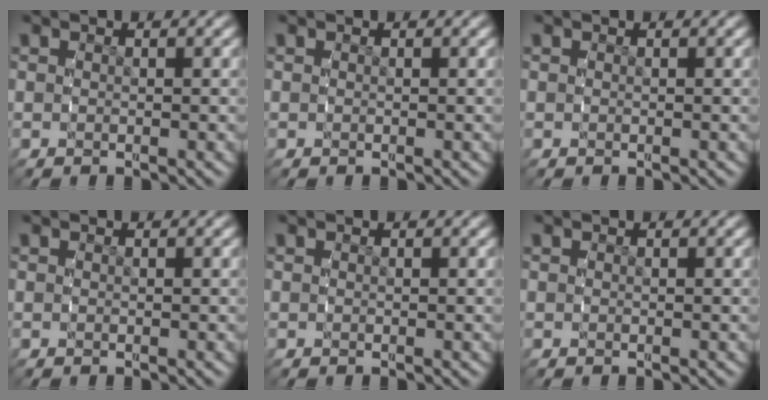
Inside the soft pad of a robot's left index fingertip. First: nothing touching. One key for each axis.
{"total": 0.0}
{"total": 0.0}
{"total": 0.0}
{"total": 0.0}
{"total": 0.0}